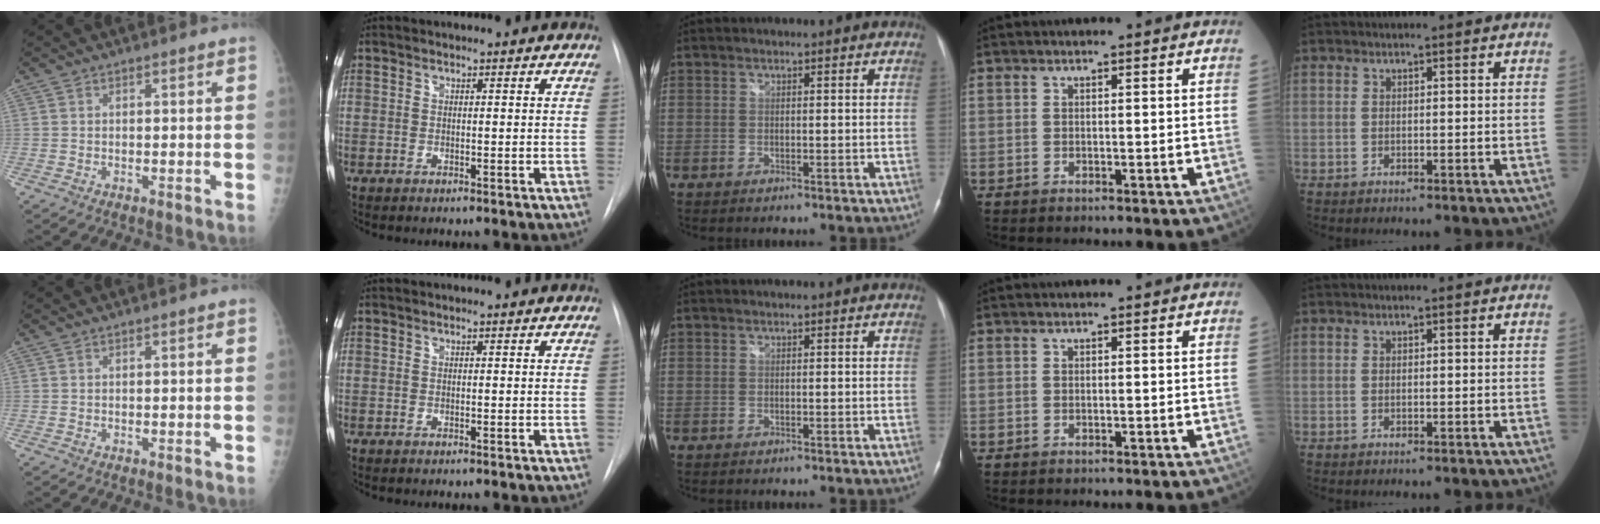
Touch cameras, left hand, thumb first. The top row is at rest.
{}